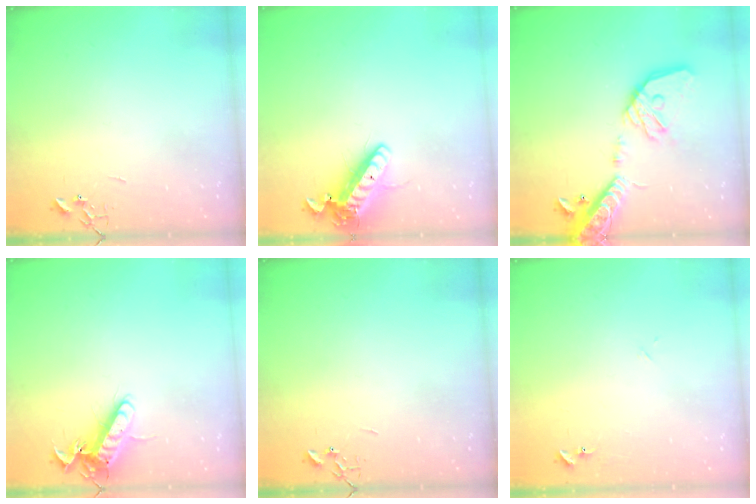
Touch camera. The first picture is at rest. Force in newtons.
{"total": 14.8, "press": 14.5, "slide": 2.9}
{"total": 21.3, "press": 20.9, "slide": 3.7}
{"total": 13.2, "press": 13.2, "slide": 1.3}
{"total": 0.0}
{"total": 7.8, "press": 7.8, "slide": 0.6}